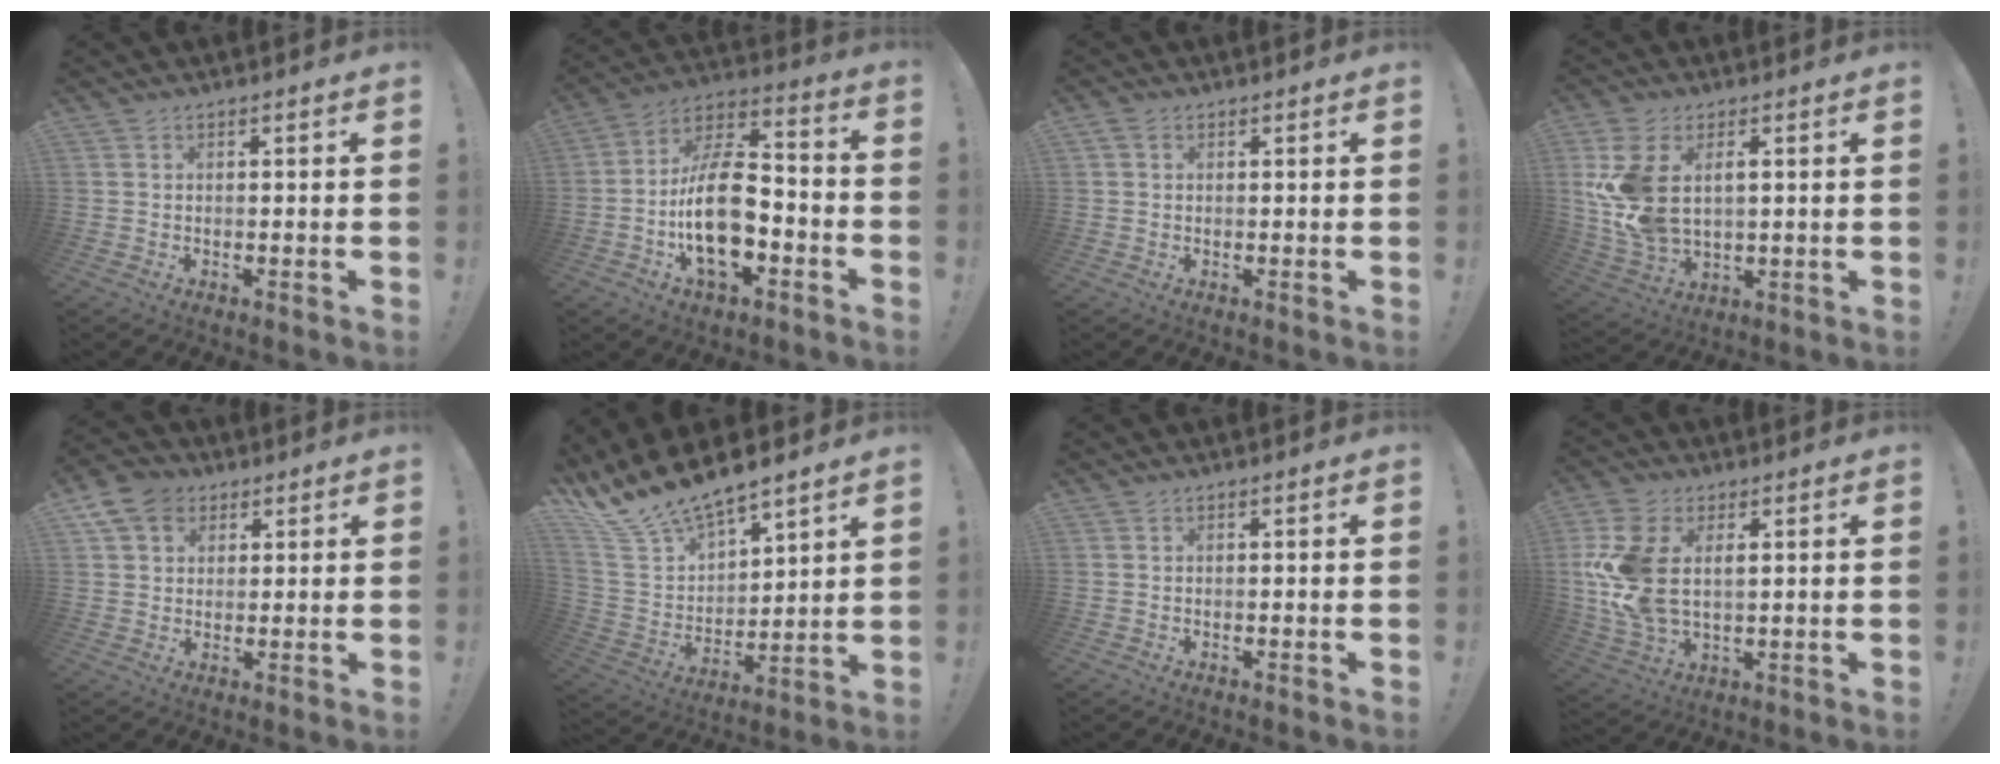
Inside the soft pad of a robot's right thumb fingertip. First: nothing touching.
{"total": 20.2, "force": [-5.1, 10.9, 16.2], "torque": [-0.292, 0.026, -0.083]}
{"total": 1.4, "force": [0.8, 0.9, 0.7], "torque": [-0.006, 0.000, 0.014]}
{"total": 12.0, "force": [3.1, 7.4, 8.9], "torque": [-0.174, -0.014, 0.060]}
{"total": 9.2, "force": [4.3, 7.0, 4.0], "torque": [-0.070, -0.008, 0.087]}
{"total": 14.1, "force": [12.3, 5.0, 4.9], "torque": [-0.117, -0.093, 0.231]}
{"total": 0.0}
{"total": 13.9, "force": [3.1, 8.9, 10.3], "torque": [-0.200, -0.015, 0.060]}